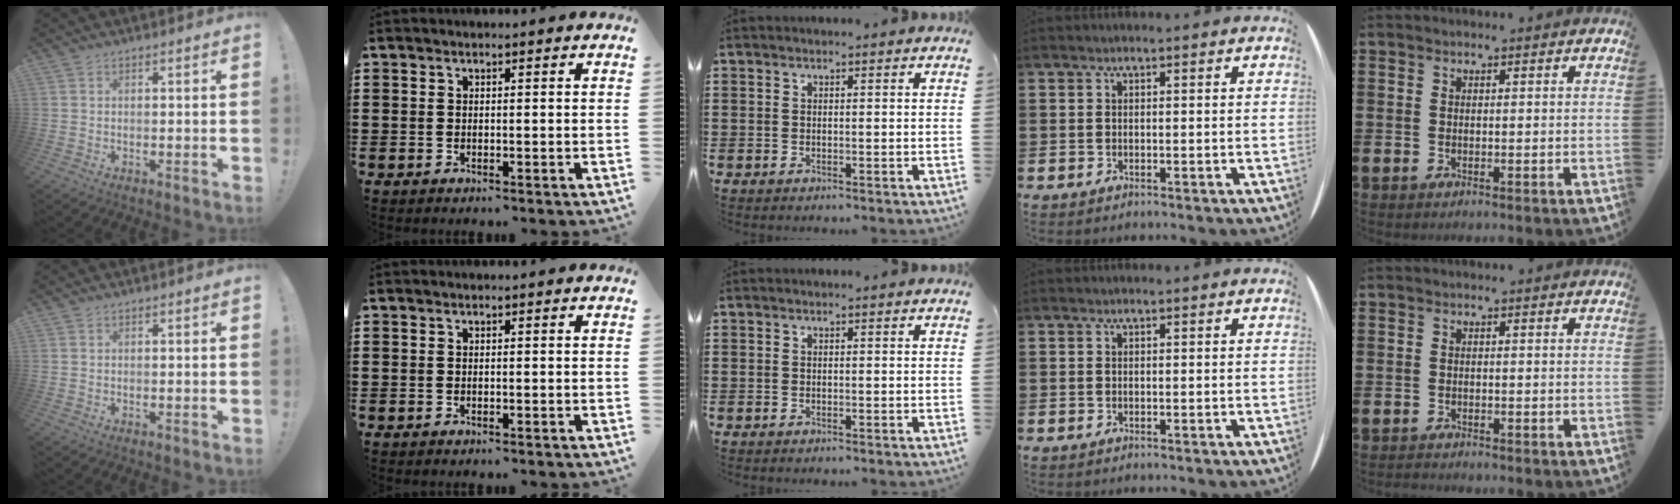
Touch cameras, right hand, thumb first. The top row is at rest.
{"little": {"total": 0.6, "force": [-0.6, 0.1, 0.0], "torque": [-0.002, -0.001, -0.012]}}